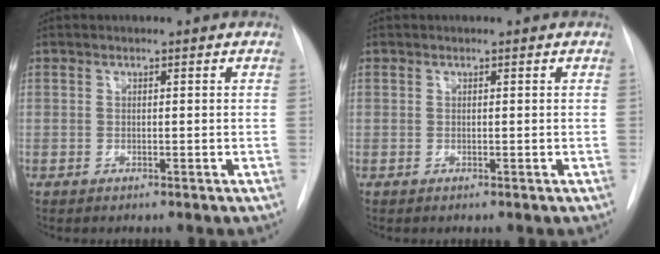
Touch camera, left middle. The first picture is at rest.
{"total": 0.0}